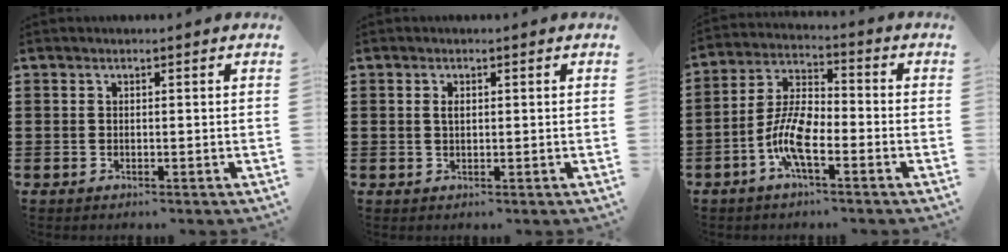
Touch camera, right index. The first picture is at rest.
{"total": 1.2, "force": [0.2, 0.6, 1.0], "torque": [-0.022, 0.004, 0.003]}
{"total": 8.4, "force": [-3.3, 2.7, 7.2], "torque": [-0.175, -0.013, -0.068]}